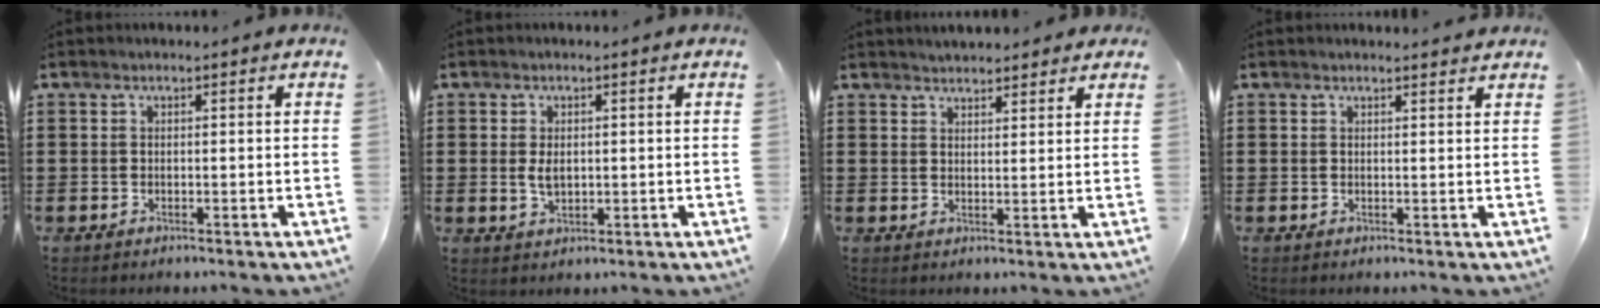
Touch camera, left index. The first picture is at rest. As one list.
[{"total": 2.8, "force": [0.2, 1.6, 2.3], "torque": [-0.055, 0.003, 0.000]}, {"total": 2.3, "force": [2.2, 0.5, 0.0], "torque": [-0.006, 0.001, 0.043]}, {"total": 1.1, "force": [1.1, 0.0, 0.3], "torque": [-0.008, -0.001, 0.021]}]